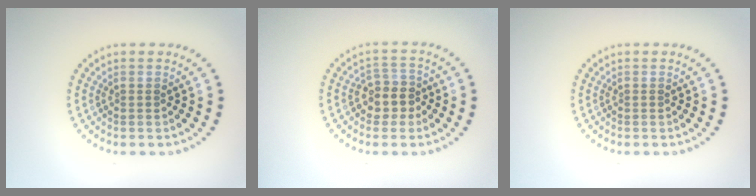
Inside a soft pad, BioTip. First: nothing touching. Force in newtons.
{"total": 2.7, "press": 2.4, "slide": 1.1}
{"total": 0.0}